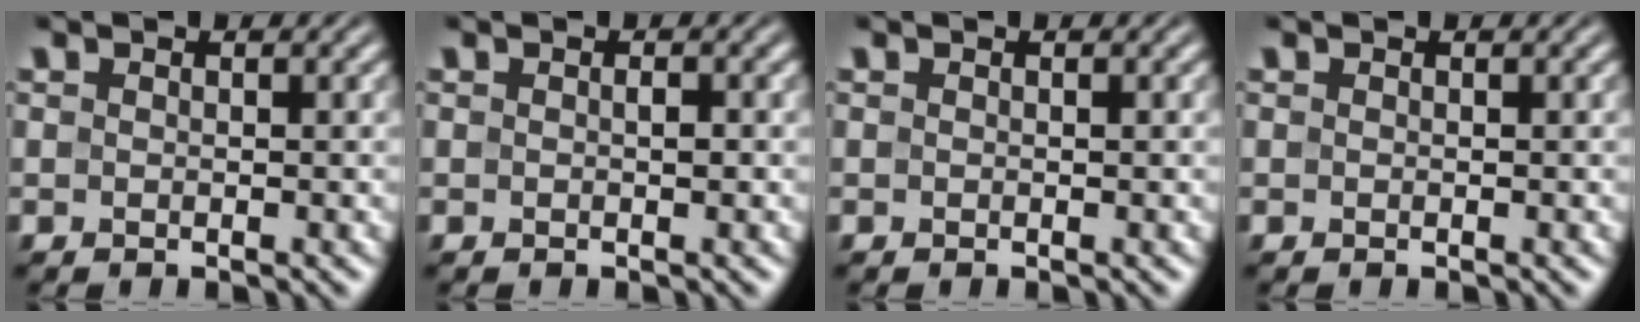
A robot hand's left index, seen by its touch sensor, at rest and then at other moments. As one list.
[{"total": 0.8, "force": [0.0, 0.3, 0.7], "torque": [-0.012, 0.002, 0.001]}, {"total": 0.0}, {"total": 0.0}]